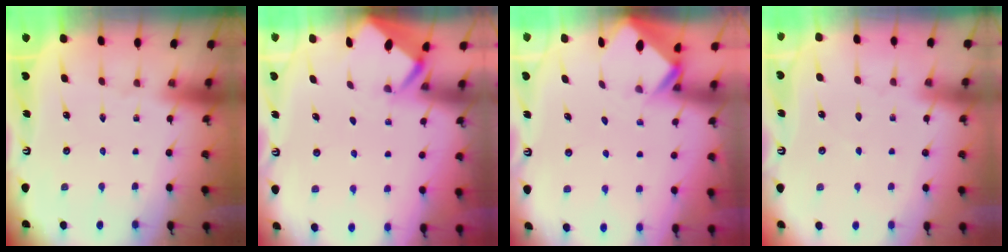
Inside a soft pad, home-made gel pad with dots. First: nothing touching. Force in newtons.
{"total": 2.2, "press": 2.2, "slide": 0.1}
{"total": 2.6, "press": 2.6, "slide": 0.2}
{"total": 2.7, "press": 2.7, "slide": 0.4}